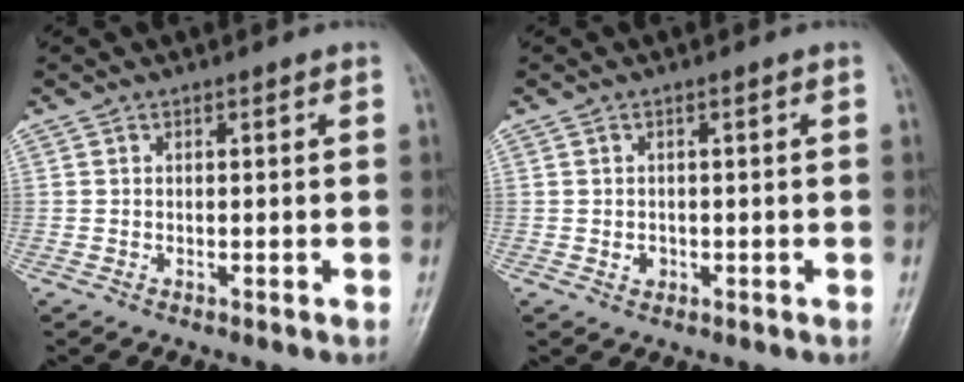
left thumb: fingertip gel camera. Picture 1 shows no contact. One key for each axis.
{"total": 1.3, "fx": -0.3, "fy": 1.1, "fz": 0.7, "tx": -0.003, "ty": 0.002, "tz": -0.001}